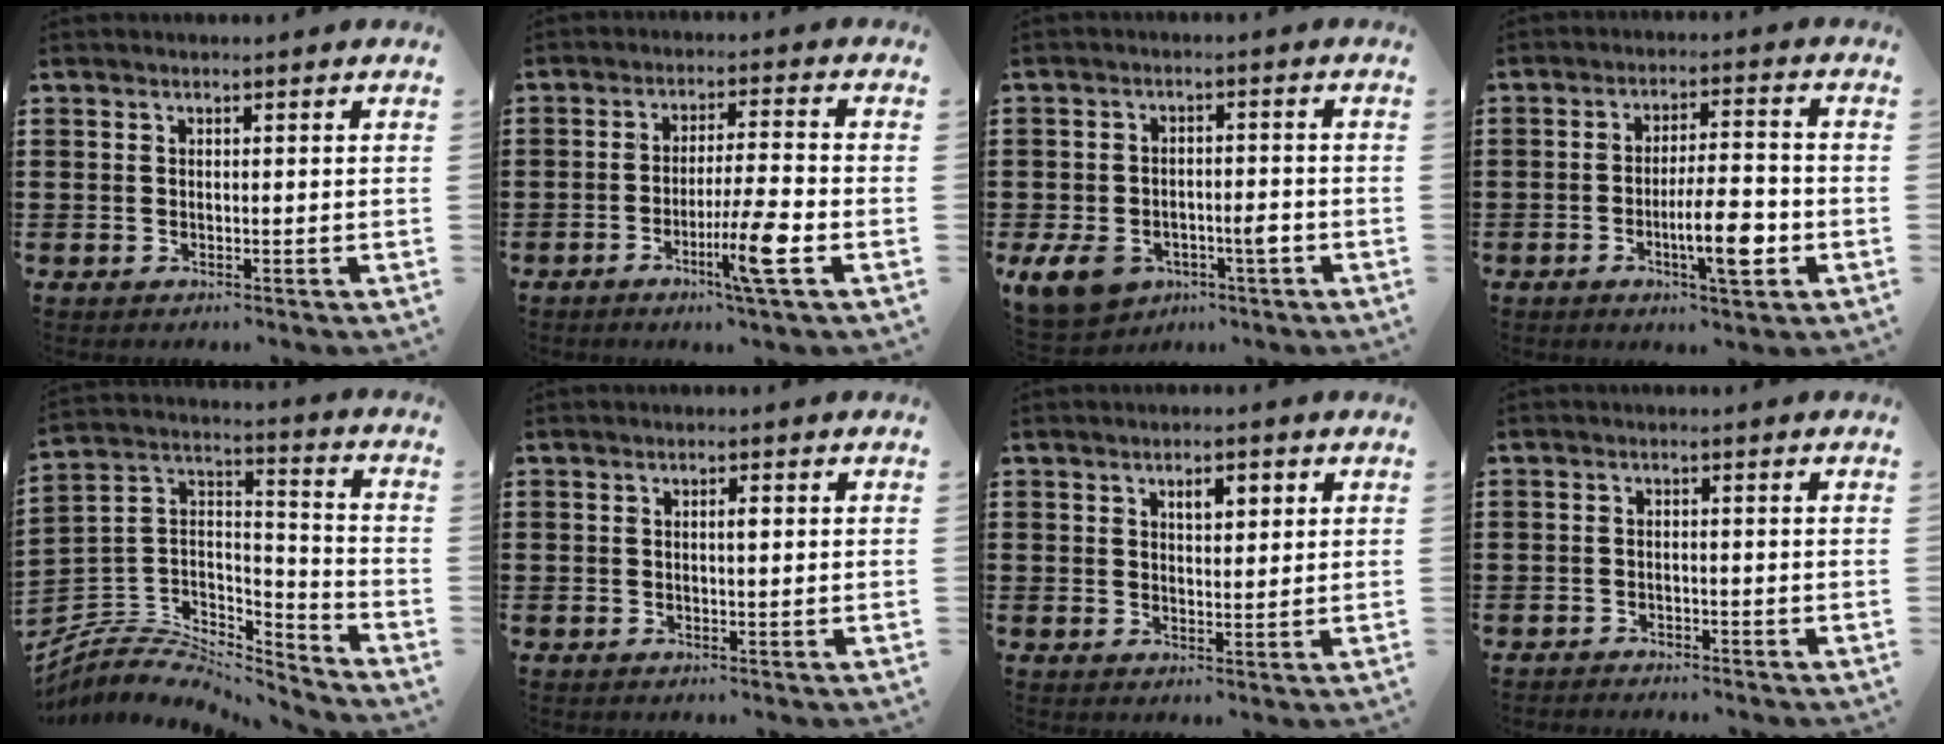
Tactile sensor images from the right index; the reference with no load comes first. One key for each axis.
{"total": 8.7, "fx": -3.5, "fy": 0.2, "fz": 8.0, "tx": -0.141, "ty": -0.010, "tz": -0.064}
{"total": 6.6, "fx": -3.5, "fy": 3.9, "fz": 4.1, "tx": -0.097, "ty": 0.006, "tz": -0.066}
{"total": 8.6, "fx": -2.8, "fy": 2.1, "fz": 7.9, "tx": -0.138, "ty": -0.002, "tz": -0.047}
{"total": 5.5, "fx": -5.0, "fy": 2.1, "fz": 1.0, "tx": -0.042, "ty": -0.004, "tz": -0.107}
{"total": 1.1, "fx": 0.2, "fy": 0.3, "fz": 1.1, "tx": -0.021, "ty": 0.002, "tz": 0.002}
{"total": 3.0, "fx": 1.3, "fy": 1.2, "fz": 2.4, "tx": -0.034, "ty": 0.000, "tz": 0.017}
{"total": 1.2, "fx": -1.2, "fy": 0.2, "fz": -0.1, "tx": -0.003, "ty": 0.003, "tz": -0.026}